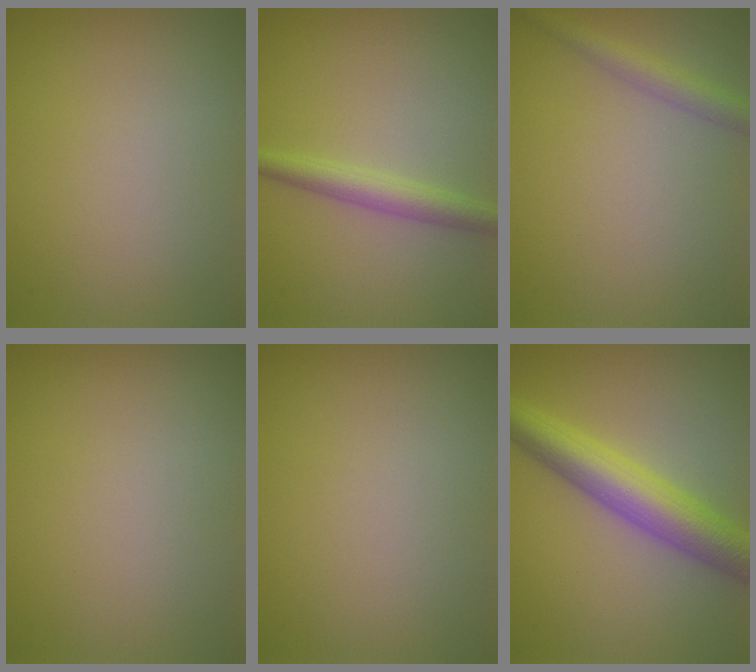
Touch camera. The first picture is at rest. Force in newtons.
{"total": 2.7, "press": 2.7, "slide": 0.0}
{"total": 2.4, "press": 2.4, "slide": 0.1}
{"total": 0.0}
{"total": 0.0}
{"total": 6.5, "press": 6.5, "slide": 0.1}